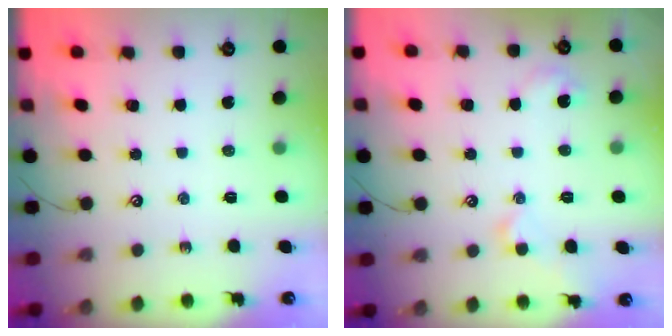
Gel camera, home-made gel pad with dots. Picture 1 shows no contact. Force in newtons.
{"total": 1.6, "press": 1.5, "slide": 0.3}